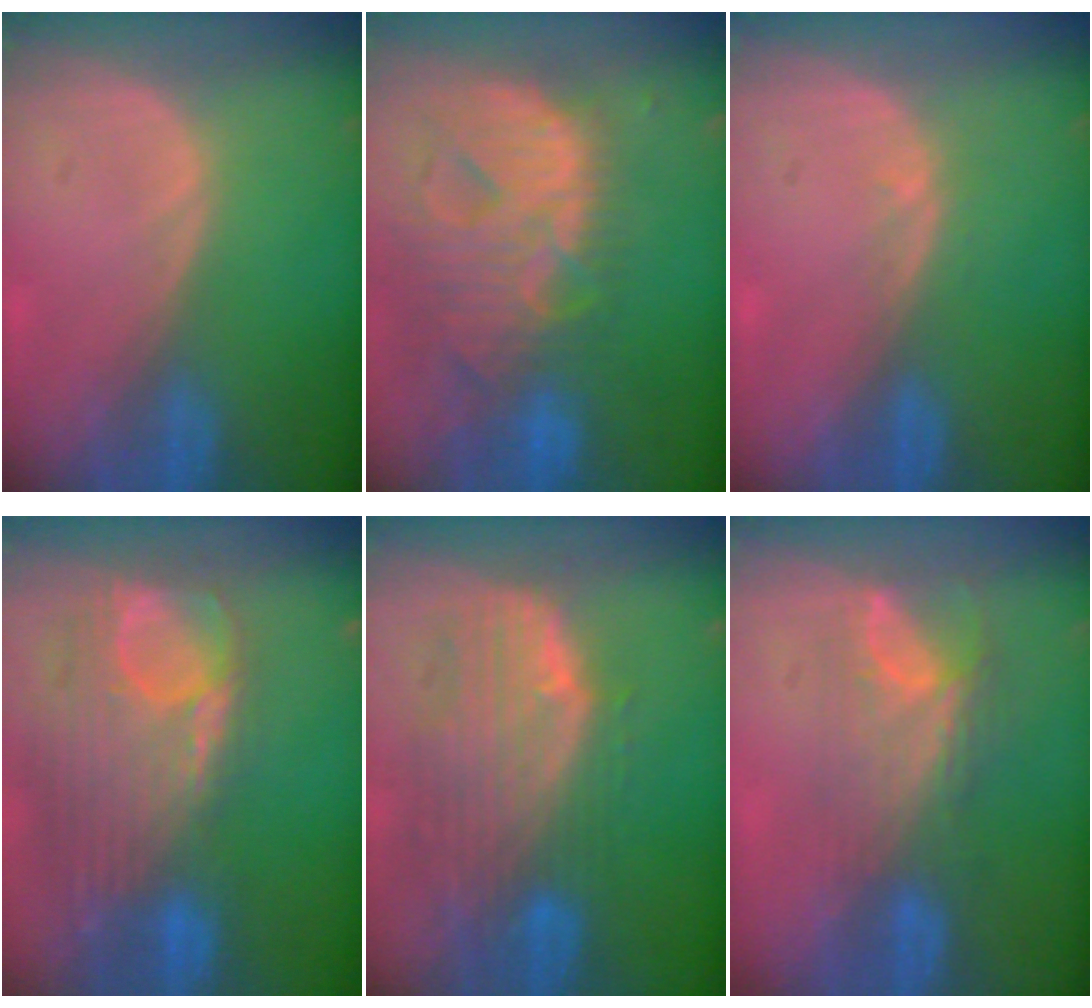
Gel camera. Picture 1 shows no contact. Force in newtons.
{"total": 13.5, "press": 11.5, "slide": 7.1}
{"total": 0.8, "press": 0.6, "slide": 0.6}
{"total": 12.7, "press": 10.7, "slide": 6.9}
{"total": 10.7, "press": 9.2, "slide": 5.5}
{"total": 7.9, "press": 6.6, "slide": 4.4}